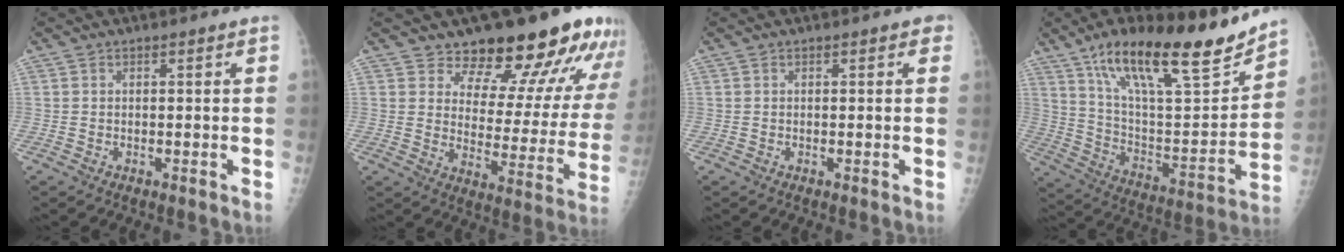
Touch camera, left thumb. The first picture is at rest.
{"total": 18.1, "force": [14.8, 6.9, 7.9], "torque": [-0.054, -0.102, 0.188]}
{"total": 0.9, "force": [0.3, 0.5, 0.6], "torque": [0.001, 0.002, 0.000]}
{"total": 25.9, "force": [18.0, 7.0, 17.3], "torque": [-0.247, -0.061, 0.304]}